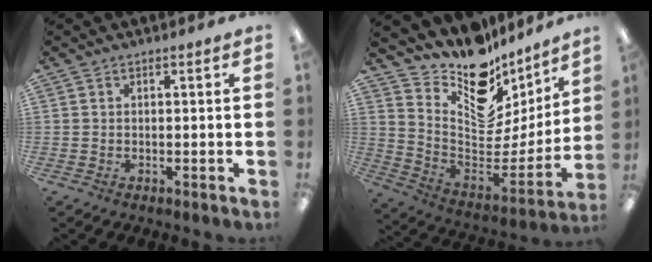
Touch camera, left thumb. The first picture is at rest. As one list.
[{"total": 15.9, "force": [13.3, 6.9, 5.4], "torque": [-0.082, -0.138, 0.228]}]